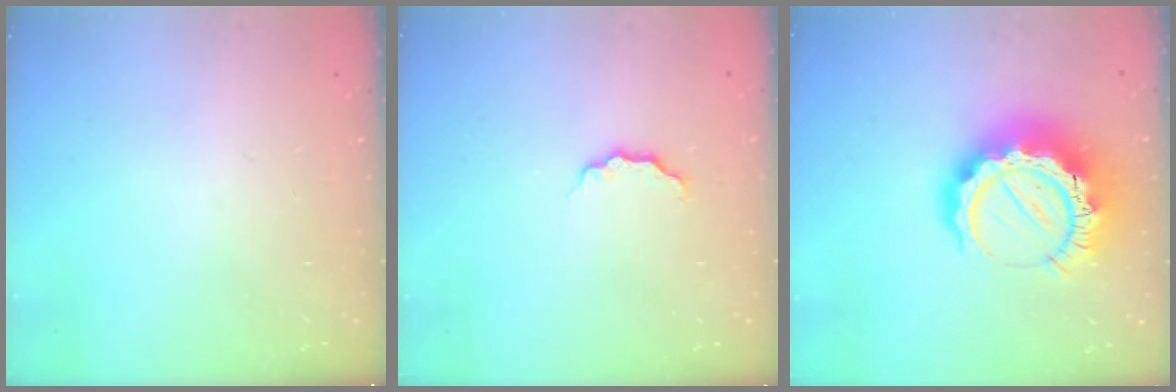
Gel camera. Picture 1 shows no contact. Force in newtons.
{"total": 3.5, "press": 3.5, "slide": 0.4}
{"total": 18.2, "press": 18.1, "slide": 1.7}